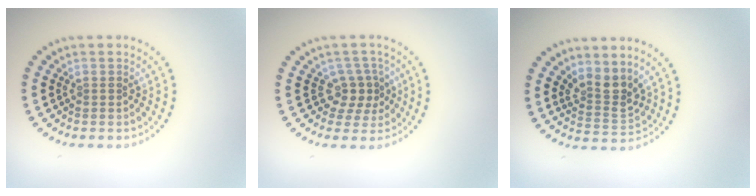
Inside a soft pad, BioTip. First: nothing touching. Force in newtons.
{"total": 2.5, "press": 2.0, "slide": 1.5}
{"total": 2.8, "press": 2.1, "slide": 1.9}